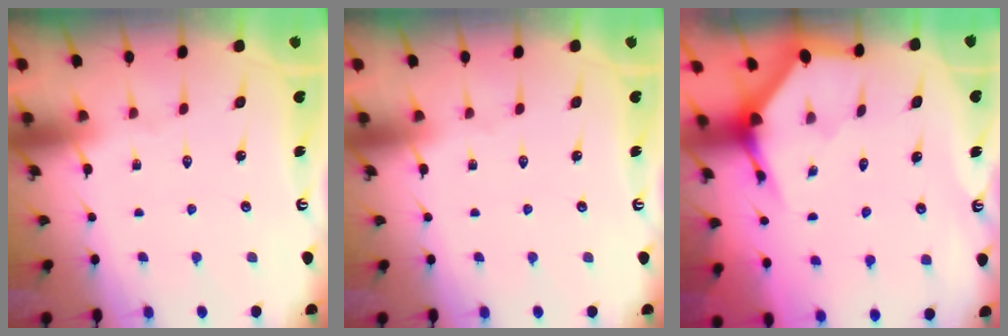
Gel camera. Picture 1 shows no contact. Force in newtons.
{"total": 0.0}
{"total": 3.4, "press": 3.4, "slide": 0.1}